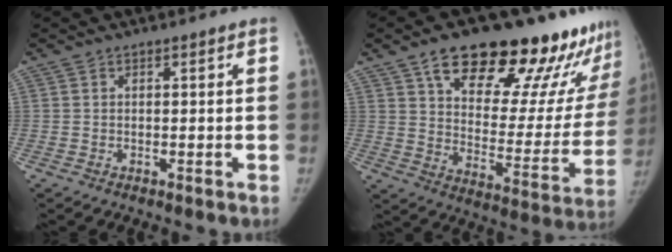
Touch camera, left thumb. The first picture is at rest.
{"total": 27.7, "force": [19.9, 10.7, 16.1], "torque": [-0.184, -0.083, 0.280]}